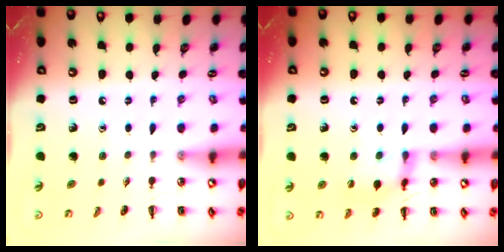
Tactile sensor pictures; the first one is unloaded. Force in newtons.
{"total": 13.1, "press": 13.0, "slide": 1.7}